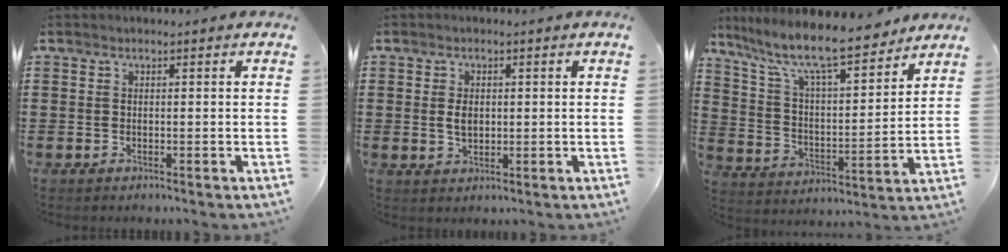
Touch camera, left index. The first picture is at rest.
{"total": 2.6, "force": [0.2, 1.6, 2.0], "torque": [-0.035, 0.003, 0.001]}
{"total": 10.5, "force": [8.8, 1.4, 5.5], "torque": [-0.141, -0.049, 0.148]}